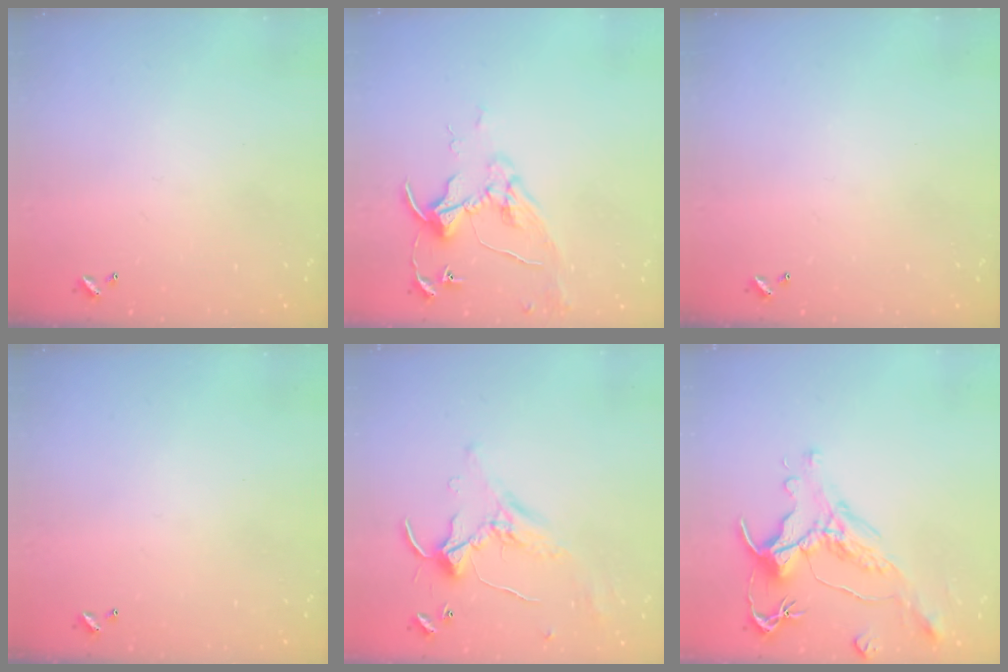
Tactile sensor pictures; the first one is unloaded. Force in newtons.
{"total": 8.5, "press": 8.4, "slide": 0.9}
{"total": 0.0}
{"total": 0.0}
{"total": 1.0, "press": 0.5, "slide": 0.8}
{"total": 1.6, "press": 0.9, "slide": 1.3}